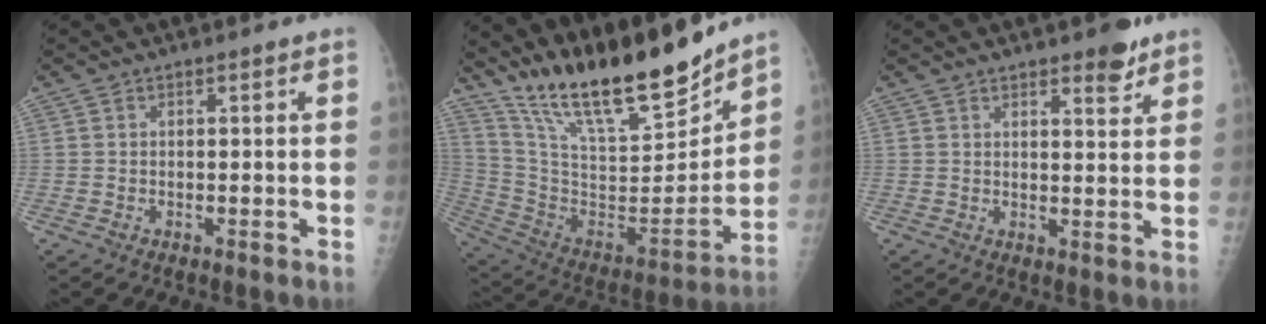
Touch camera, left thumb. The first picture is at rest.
{"total": 24.6, "force": [20.2, 5.6, 12.8], "torque": [-0.178, -0.110, 0.351]}
{"total": 4.8, "force": [3.4, 1.5, 3.0], "torque": [-0.028, -0.022, 0.045]}